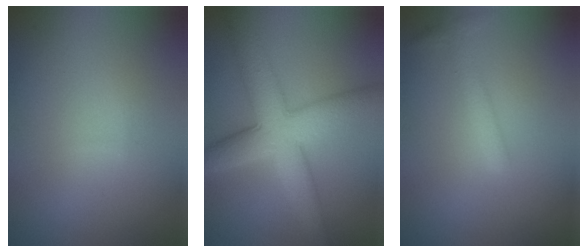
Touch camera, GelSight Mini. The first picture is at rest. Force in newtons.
{"total": 7.6, "press": 7.6, "slide": 0.1}
{"total": 1.5, "press": 1.5, "slide": 0.1}